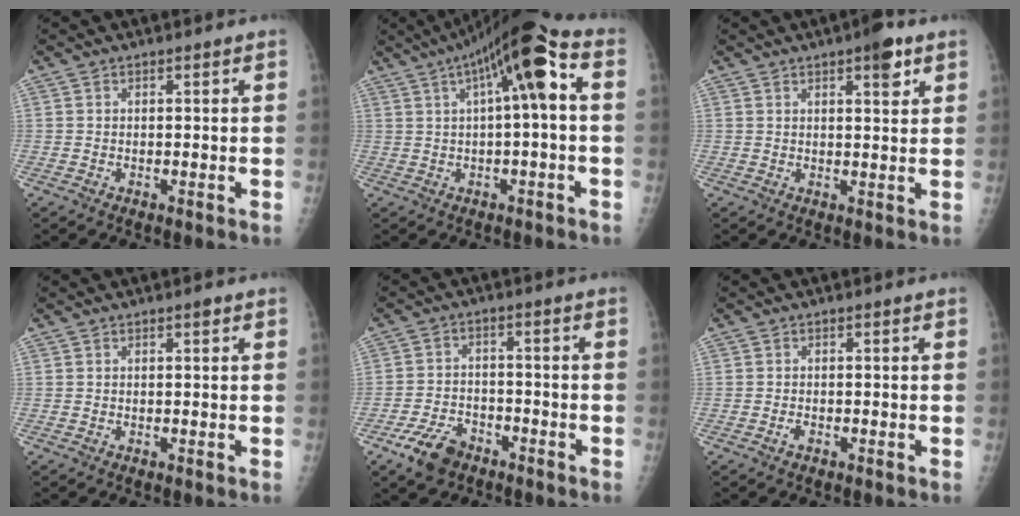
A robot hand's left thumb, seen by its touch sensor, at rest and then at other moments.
{"total": 12.4, "force": [2.7, 2.6, 11.8], "torque": [-0.192, 0.048, 0.038]}
{"total": 4.9, "force": [2.8, 1.5, 3.7], "torque": [-0.040, -0.011, 0.034]}
{"total": 0.7, "force": [0.4, 0.2, 0.5], "torque": [-0.007, 0.000, 0.004]}
{"total": 7.1, "force": [-4.7, 4.2, 3.3], "torque": [-0.055, 0.022, -0.084]}
{"total": 1.0, "force": [-0.6, 0.5, 0.6], "torque": [-0.012, 0.003, -0.012]}